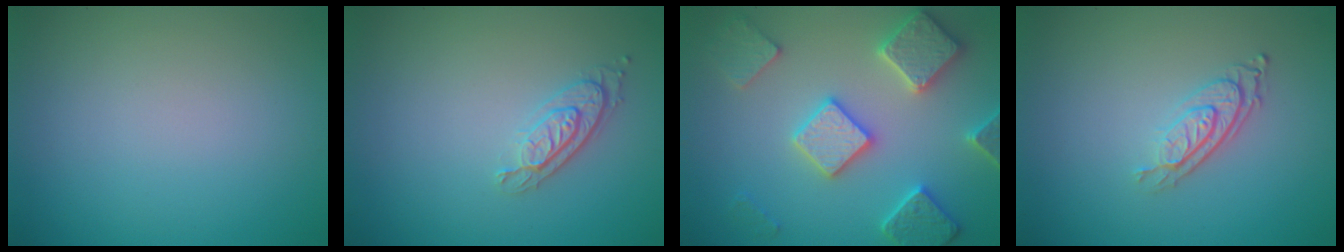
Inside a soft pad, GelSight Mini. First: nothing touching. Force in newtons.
{"total": 2.1, "press": 1.8, "slide": 1.1}
{"total": 5.7, "press": 5.6, "slide": 1.3}
{"total": 2.9, "press": 2.1, "slide": 2.1}